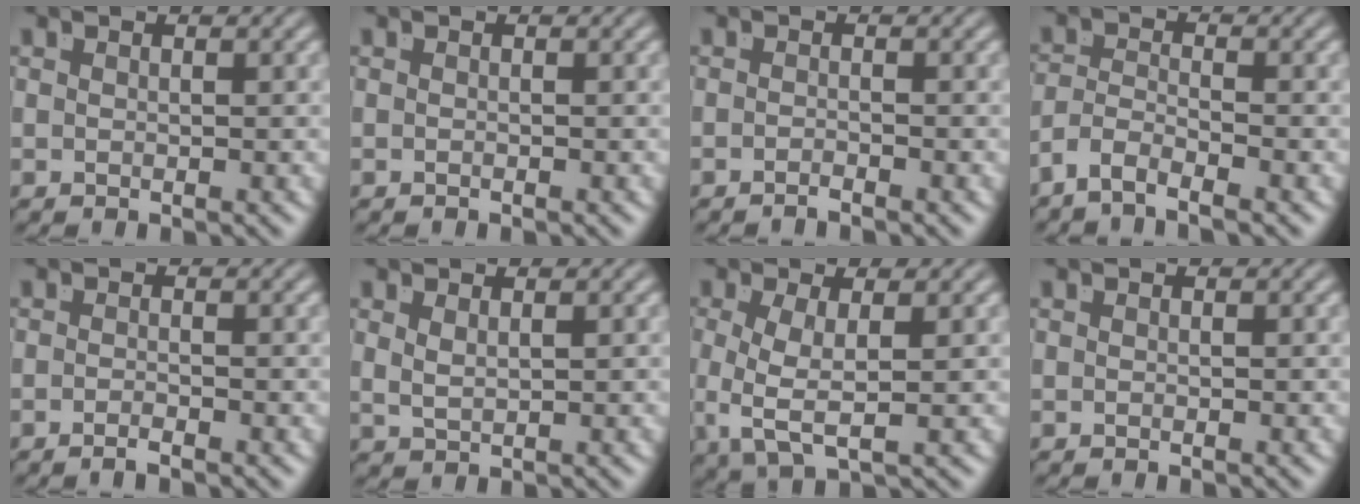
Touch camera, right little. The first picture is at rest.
{"total": 0.6, "force": [-0.3, -0.5, 0.0], "torque": [0.002, -0.002, -0.005]}
{"total": 1.3, "force": [-1.1, -0.8, 0.1], "torque": [0.000, -0.003, -0.020]}
{"total": 3.7, "force": [-2.8, 1.8, 1.7], "torque": [-0.042, -0.019, -0.046]}
{"total": 1.3, "force": [-1.1, -0.5, 0.5], "torque": [-0.007, -0.002, -0.021]}
{"total": 1.1, "force": [0.8, -0.1, 0.7], "torque": [-0.019, -0.011, 0.028]}
{"total": 4.5, "force": [-0.6, 2.0, 4.0], "torque": [-0.101, -0.031, 0.008]}
{"total": 0.0}